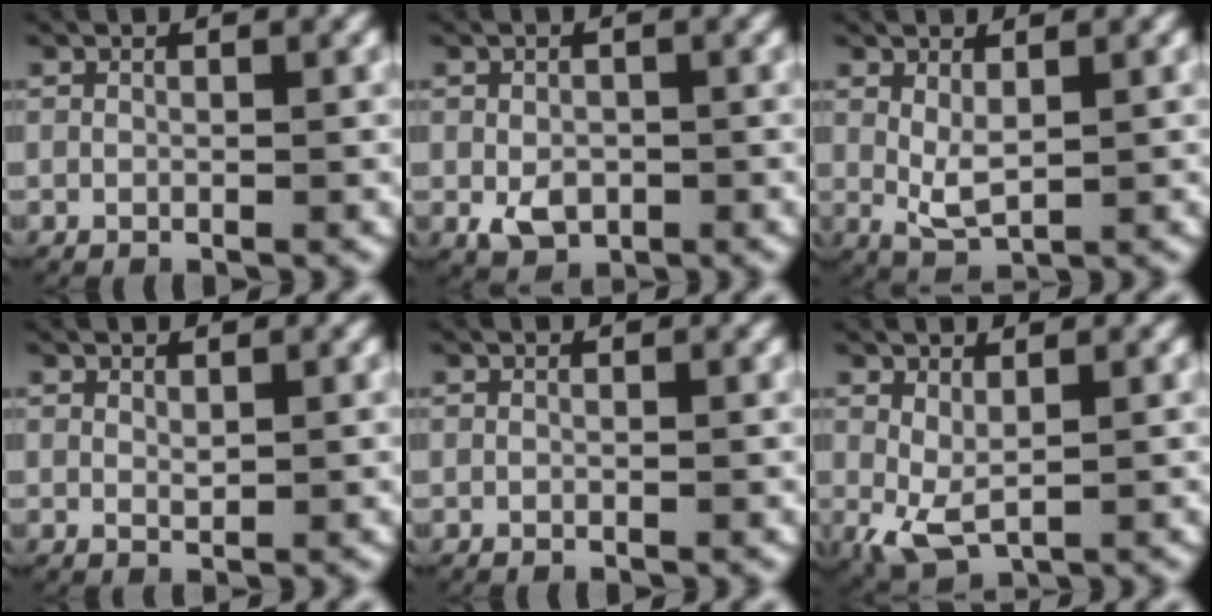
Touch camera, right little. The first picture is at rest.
{"total": 2.4, "force": [-0.7, 1.8, 1.4], "torque": [-0.031, -0.013, -0.007]}
{"total": 2.5, "force": [0.6, 1.2, 2.2], "torque": [-0.047, -0.016, 0.022]}
{"total": 0.9, "force": [0.5, 0.3, 0.7], "torque": [-0.015, -0.011, 0.016]}
{"total": 0.0}
{"total": 2.9, "force": [0.1, 1.6, 2.4], "torque": [-0.051, -0.022, 0.015]}